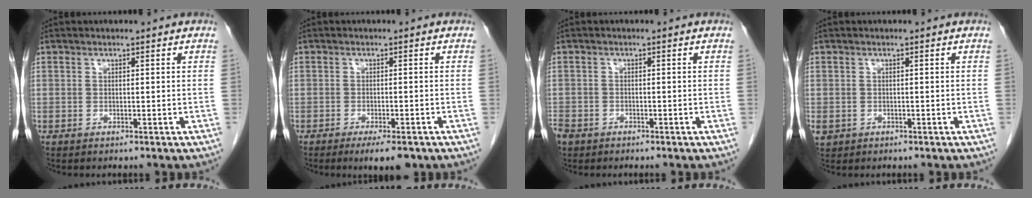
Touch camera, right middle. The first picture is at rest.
{"total": 4.7, "force": [-3.2, 1.1, 3.2], "torque": [-0.041, -0.007, -0.042]}
{"total": 4.2, "force": [-2.9, 2.7, 1.2], "torque": [-0.029, -0.001, -0.056]}
{"total": 1.9, "force": [-0.6, 1.6, 0.7], "torque": [-0.016, 0.001, -0.003]}